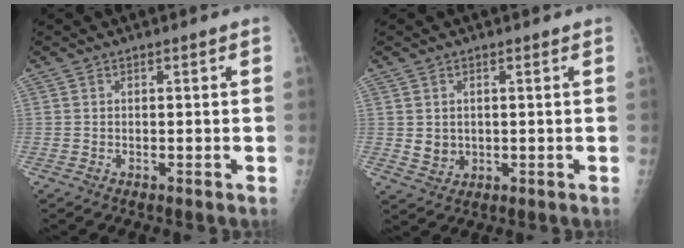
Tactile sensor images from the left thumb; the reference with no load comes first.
{"total": 3.4, "force": [0.6, 3.0, 1.5], "torque": [-0.015, -0.007, 0.021]}